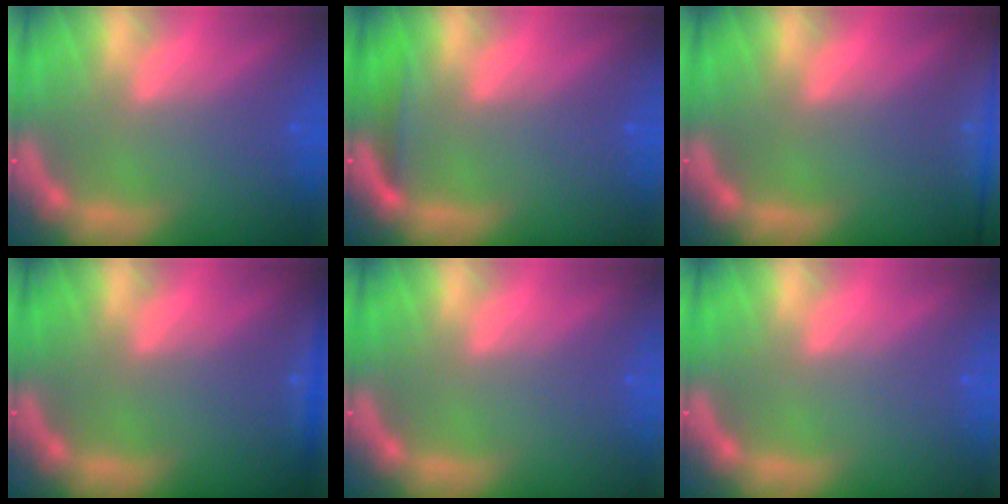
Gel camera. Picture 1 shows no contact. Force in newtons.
{"total": 1.4}
{"total": 6.9}
{"total": 1.9}
{"total": 0.0}
{"total": 0.0}